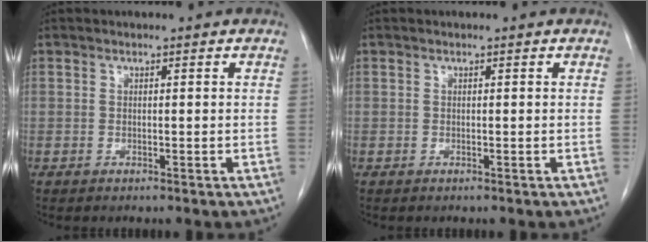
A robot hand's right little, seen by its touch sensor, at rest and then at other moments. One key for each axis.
{"total": 0.0}